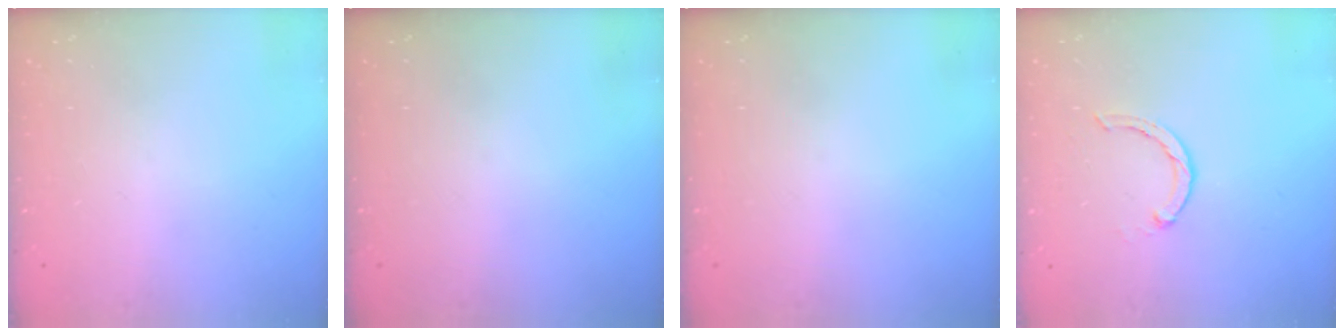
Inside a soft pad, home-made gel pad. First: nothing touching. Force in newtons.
{"total": 0.0}
{"total": 0.0}
{"total": 2.4, "press": 2.4, "slide": 0.4}